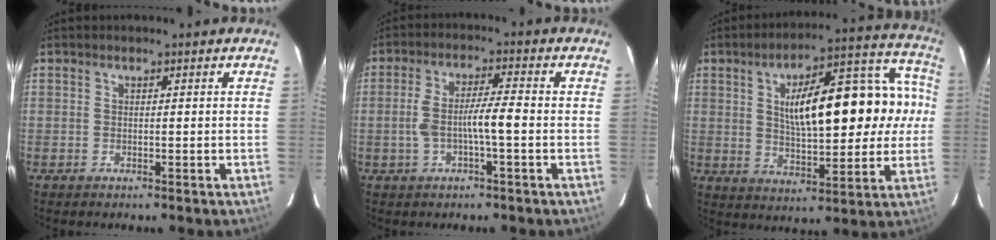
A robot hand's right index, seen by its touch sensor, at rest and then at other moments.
{"total": 6.0, "force": [-1.1, 0.5, 5.9], "torque": [-0.119, 0.013, -0.017]}
{"total": 20.6, "force": [2.8, 6.7, 19.3], "torque": [-0.272, 0.047, 0.048]}